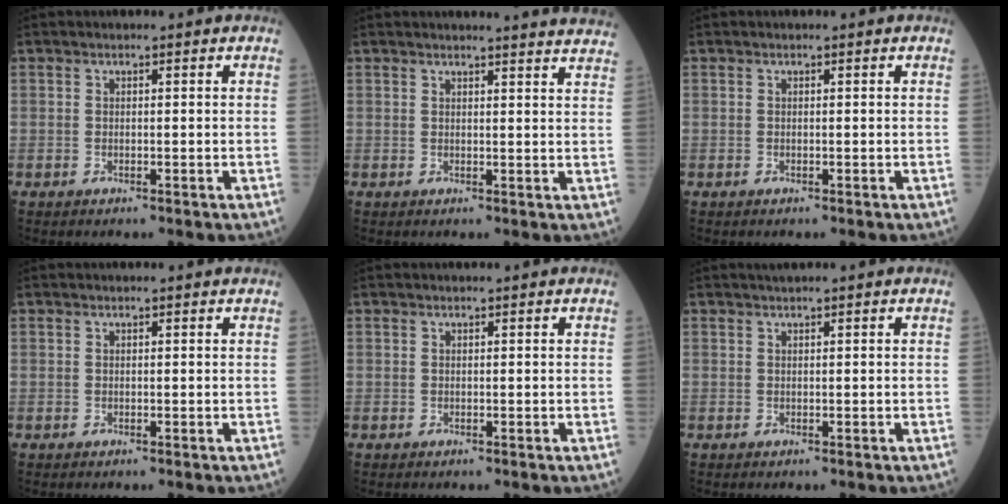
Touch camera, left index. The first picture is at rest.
{"total": 9.4, "force": [9.3, -0.6, 1.6], "torque": [-0.004, -0.043, 0.075]}
{"total": 0.0}
{"total": 0.7, "force": [0.7, 0.0, 0.1], "torque": [-0.005, 0.000, 0.006]}
{"total": 0.0}
{"total": 0.8, "force": [0.6, -0.1, 0.4], "torque": [-0.008, 0.003, 0.016]}